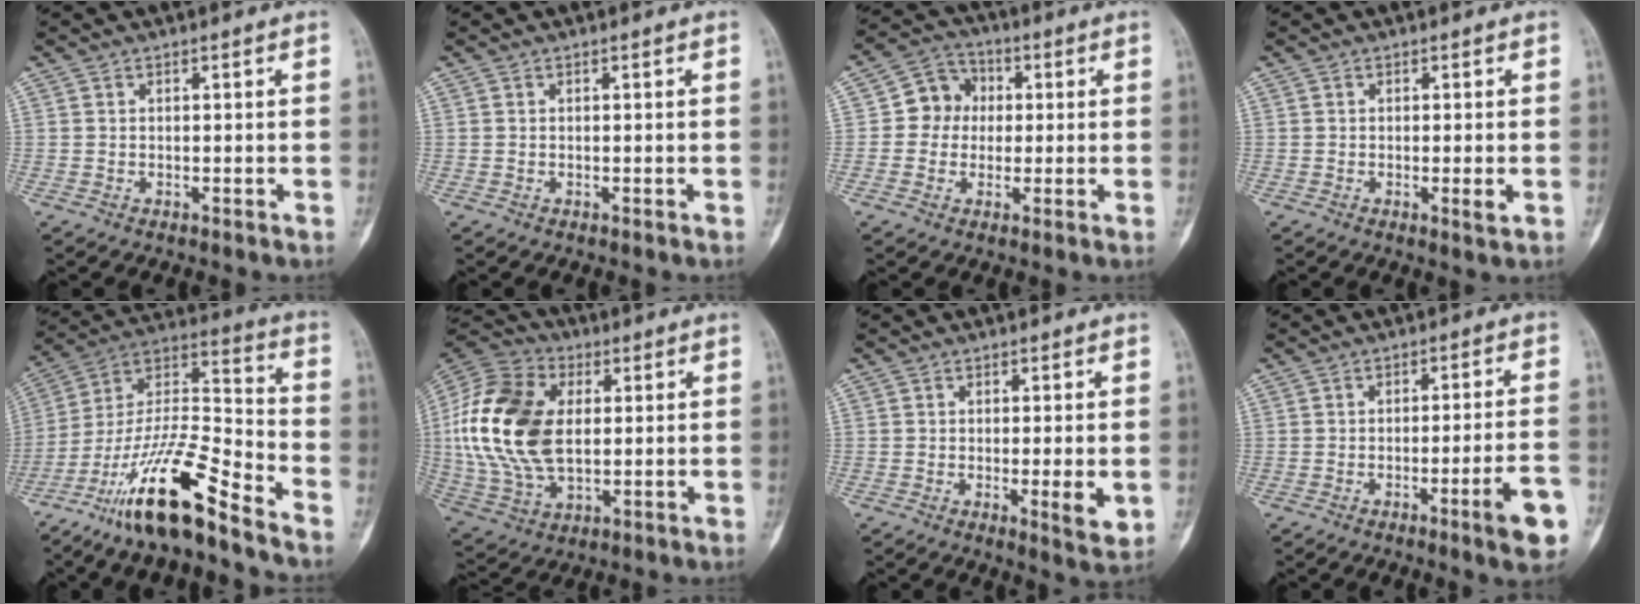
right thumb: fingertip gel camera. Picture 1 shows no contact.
{"total": 0.0}
{"total": 7.4, "force": [0.4, 6.7, 3.1], "torque": [-0.016, 0.015, -0.007]}
{"total": 2.2, "force": [-0.4, 0.2, 2.1], "torque": [-0.034, -0.007, -0.007]}
{"total": 20.0, "force": [-13.8, 4.0, 13.8], "torque": [-0.270, 0.078, -0.251]}
{"total": 22.2, "force": [2.5, 13.8, 17.2], "torque": [-0.353, -0.003, 0.046]}
{"total": 4.9, "force": [-0.7, 0.9, 4.8], "torque": [-0.073, -0.015, -0.011]}
{"total": 8.6, "force": [-3.9, 0.7, 7.6], "torque": [-0.102, 0.018, -0.052]}